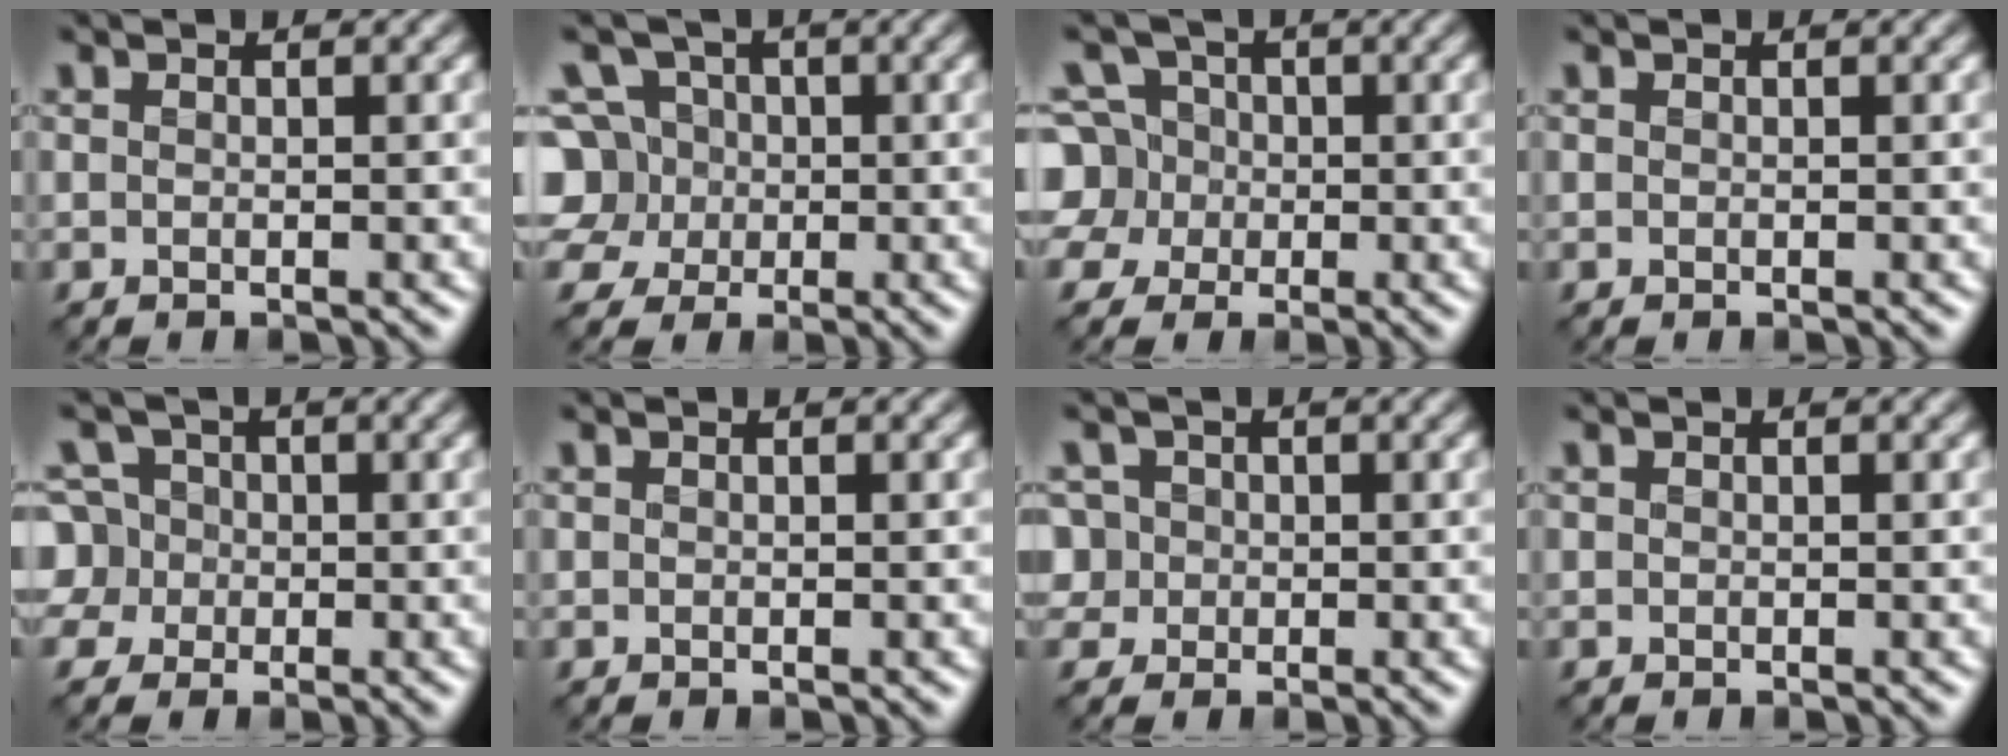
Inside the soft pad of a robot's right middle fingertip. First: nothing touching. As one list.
[{"total": 7.8, "force": [0.4, 6.9, 3.5], "torque": [-0.068, 0.035, -0.038]}, {"total": 6.3, "force": [-0.1, 5.8, 2.4], "torque": [-0.054, 0.036, -0.037]}, {"total": 0.0}, {"total": 4.9, "force": [-0.3, 4.6, 1.6], "torque": [-0.032, 0.033, -0.032]}, {"total": 0.0}, {"total": 3.1, "force": [0.3, 2.9, 1.0], "torque": [-0.012, 0.024, -0.007]}, {"total": 0.0}]